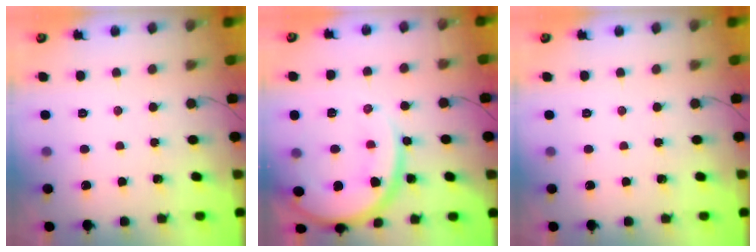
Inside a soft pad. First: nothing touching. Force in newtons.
{"total": 16.9, "press": 16.9, "slide": 1.3}
{"total": 0.0}